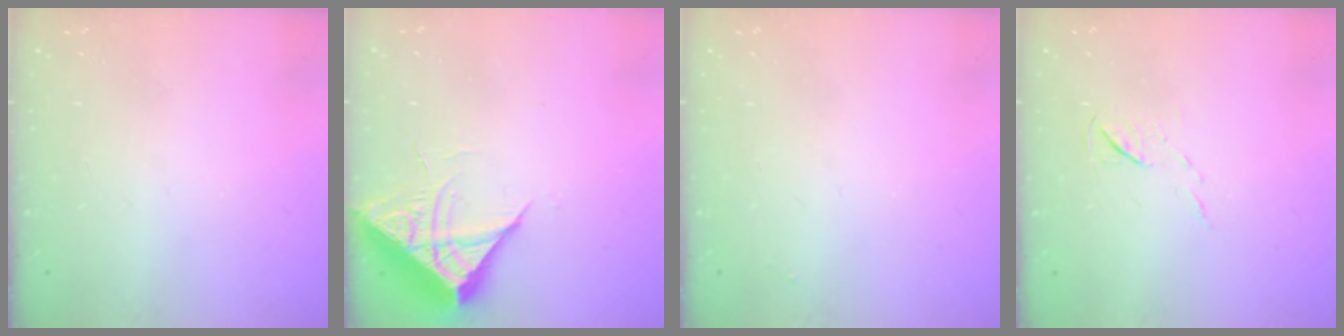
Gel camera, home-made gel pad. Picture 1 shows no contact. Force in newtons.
{"total": 6.9, "press": 6.9, "slide": 0.4}
{"total": 1.9, "press": 1.9, "slide": 0.3}
{"total": 5.2, "press": 5.1, "slide": 0.8}